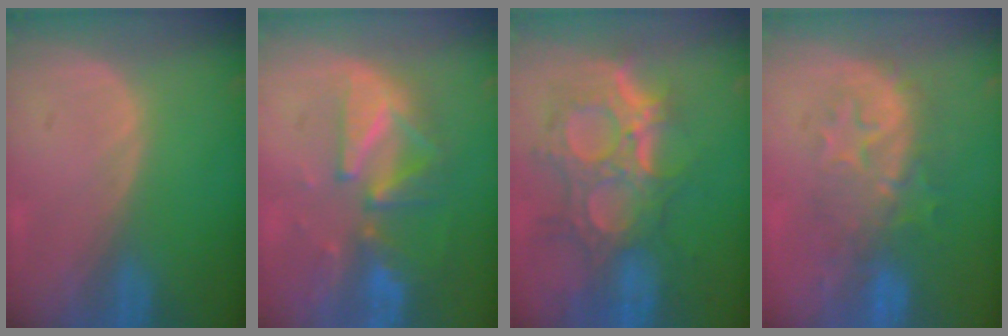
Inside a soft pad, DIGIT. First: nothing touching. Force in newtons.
{"total": 9.8, "press": 8.7, "slide": 4.4}
{"total": 11.9, "press": 10.7, "slide": 5.3}
{"total": 8.3, "press": 8.2, "slide": 1.4}